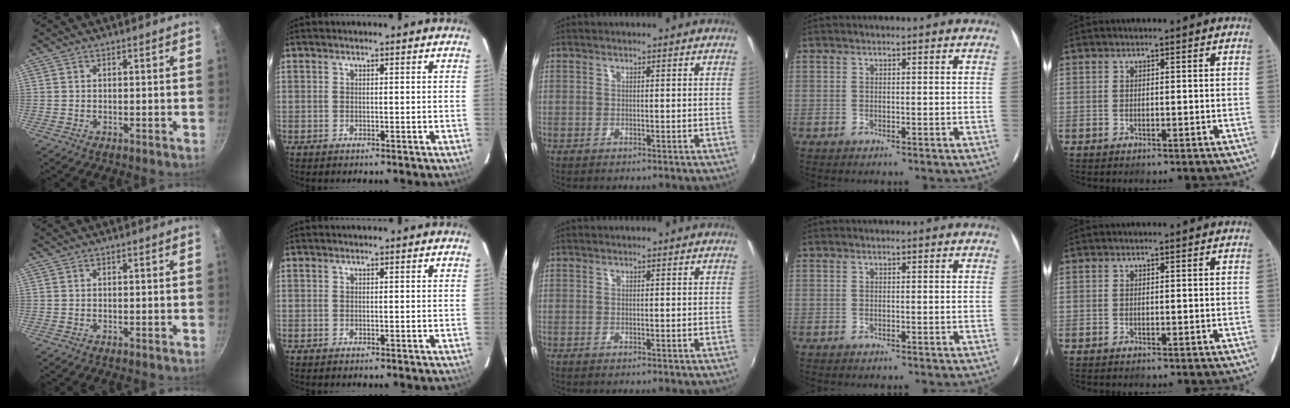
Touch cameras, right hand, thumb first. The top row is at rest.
{}